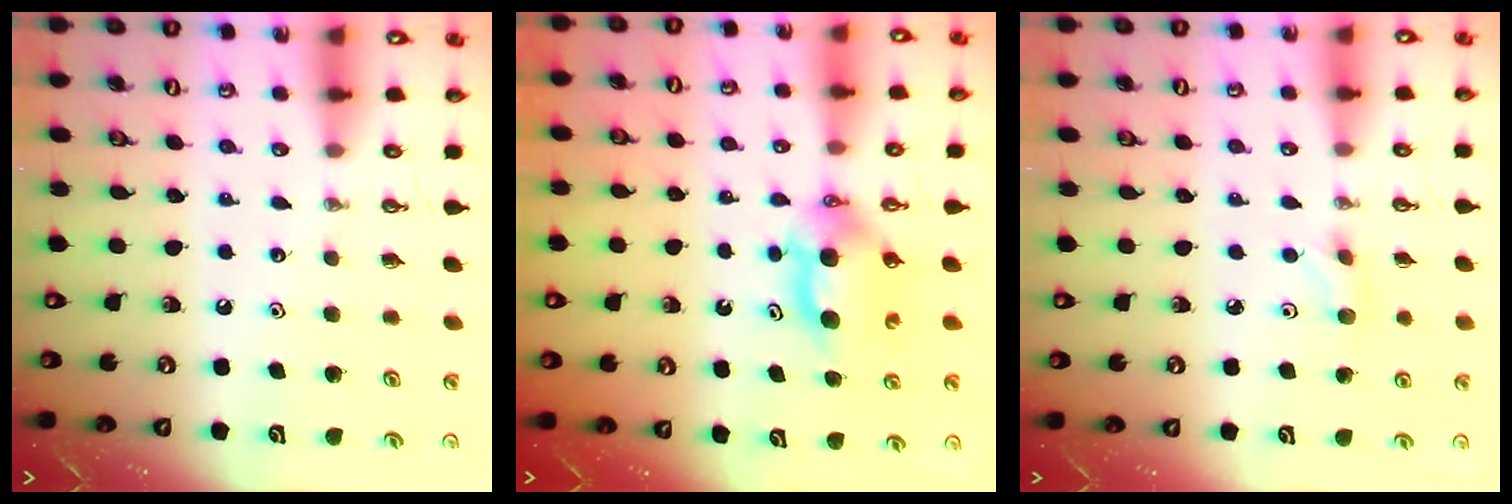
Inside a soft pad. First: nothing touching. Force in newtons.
{"total": 5.8, "press": 5.4, "slide": 2.2}
{"total": 3.6, "press": 3.6, "slide": 0.6}